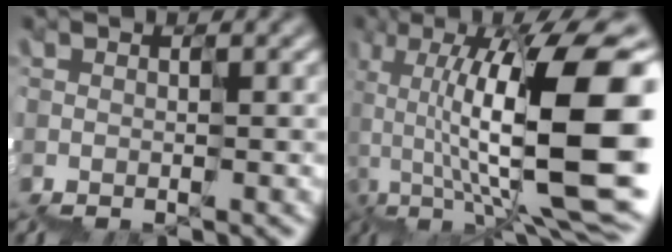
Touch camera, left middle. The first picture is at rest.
{"total": 14.4, "force": [2.3, 5.8, 13.0], "torque": [-0.217, 0.037, 0.056]}